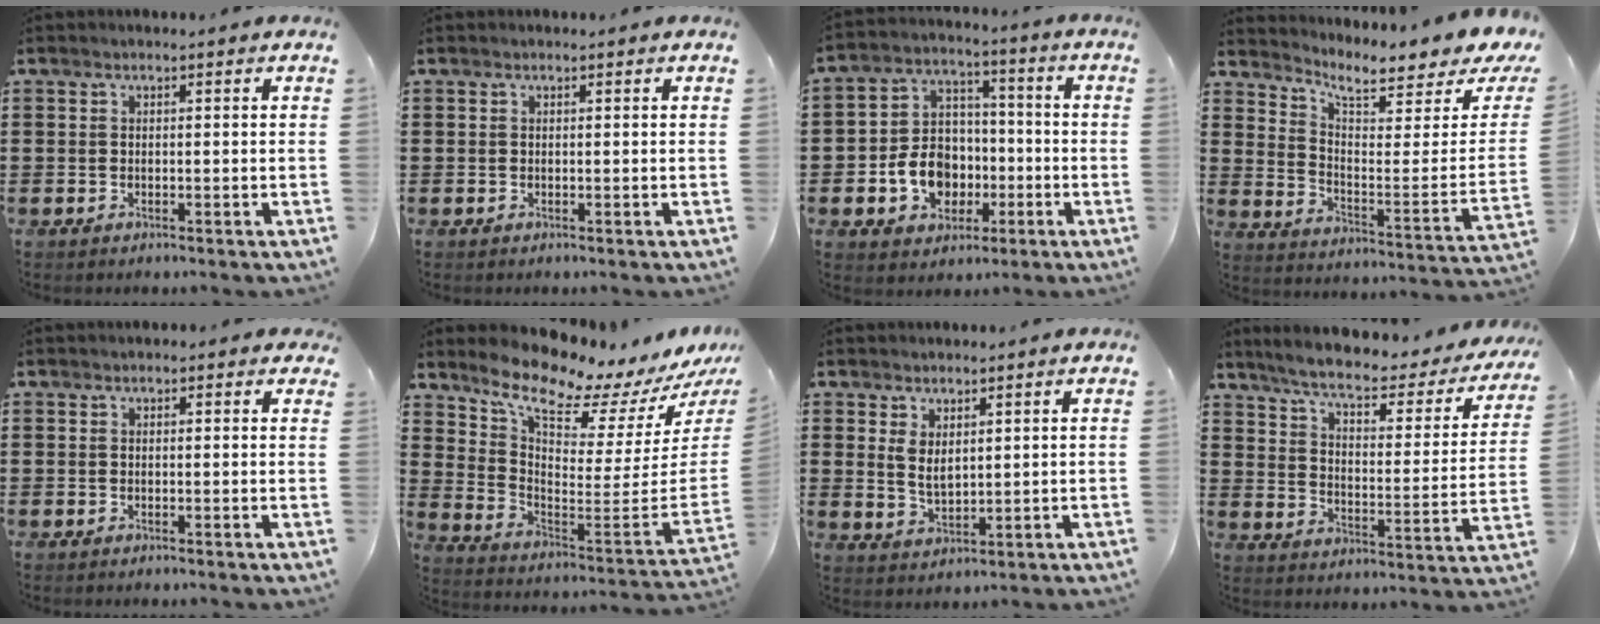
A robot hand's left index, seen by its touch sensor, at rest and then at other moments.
{"total": 0.0}
{"total": 9.3, "force": [-2.6, 7.8, 4.4], "torque": [-0.109, 0.021, -0.047]}
{"total": 6.2, "force": [5.2, 0.9, 3.1], "torque": [-0.074, -0.048, 0.081]}
{"total": 0.8, "force": [0.5, 0.5, 0.4], "torque": [-0.008, 0.006, 0.009]}
{"total": 9.5, "force": [8.7, 0.9, 3.9], "torque": [-0.098, -0.090, 0.143]}
{"total": 3.4, "force": [1.9, 1.8, 2.2], "torque": [-0.039, 0.001, 0.034]}
{"total": 6.6, "force": [5.0, 1.0, 4.2], "torque": [-0.092, -0.031, 0.078]}